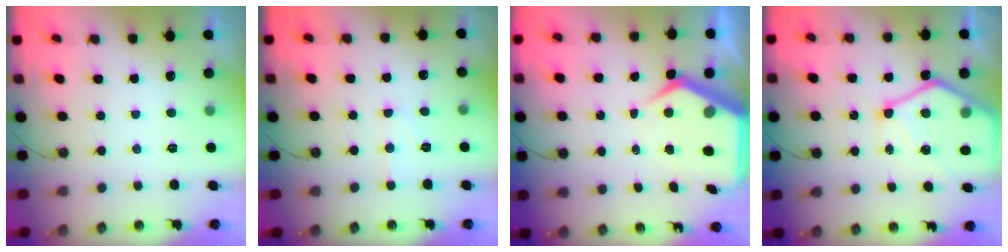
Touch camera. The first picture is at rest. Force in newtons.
{"total": 6.7, "press": 6.7, "slide": 0.4}
{"total": 9.3, "press": 9.2, "slide": 0.9}
{"total": 16.0, "press": 15.9, "slide": 1.5}